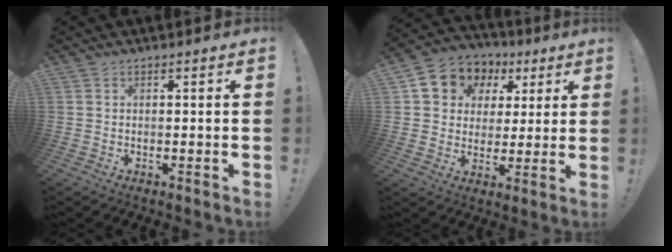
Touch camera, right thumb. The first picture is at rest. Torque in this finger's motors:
{"motor_torque": [0.80, 1.63, 0.81, 0.21, 0.01]}